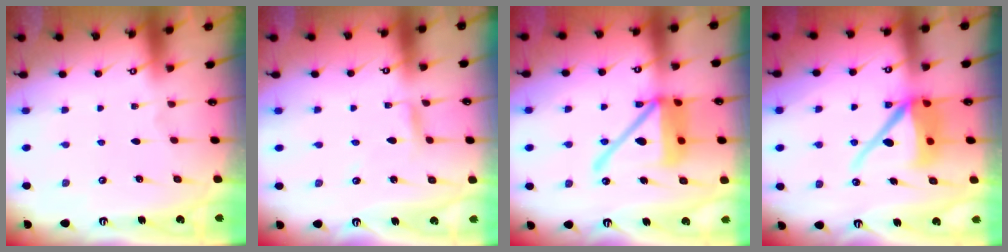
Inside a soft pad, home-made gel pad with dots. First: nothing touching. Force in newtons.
{"total": 2.9, "press": 2.9, "slide": 0.0}
{"total": 17.5, "press": 17.4, "slide": 2.1}
{"total": 12.5, "press": 12.3, "slide": 1.8}